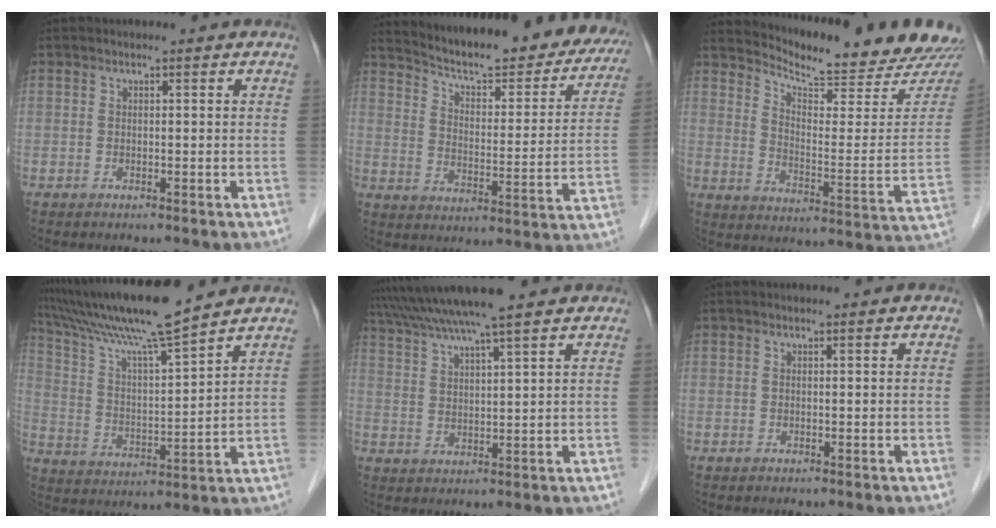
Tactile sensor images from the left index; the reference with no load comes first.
{"total": 24.1, "force": [21.5, 5.3, 9.6], "torque": [-0.133, -0.037, 0.272]}
{"total": 20.9, "force": [20.2, 1.4, 5.0], "torque": [-0.083, -0.106, 0.254]}
{"total": 14.5, "force": [12.6, -1.6, 7.1], "torque": [-0.139, 0.008, 0.223]}
{"total": 11.3, "force": [9.7, -1.4, 5.6], "torque": [-0.103, 0.026, 0.153]}
{"total": 0.0}